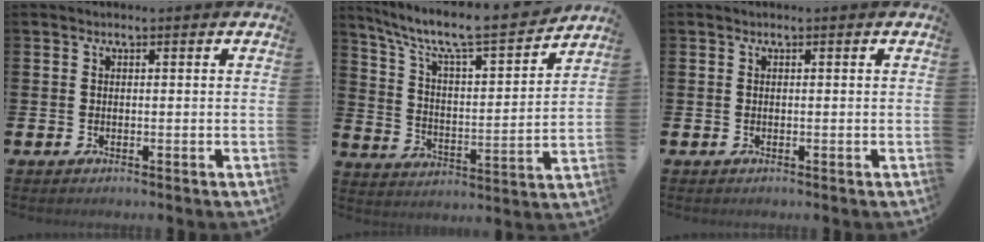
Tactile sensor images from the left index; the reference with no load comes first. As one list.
[{"total": 9.0, "force": [7.8, 1.4, 4.3], "torque": [-0.109, -0.059, 0.126]}, {"total": 0.0}]